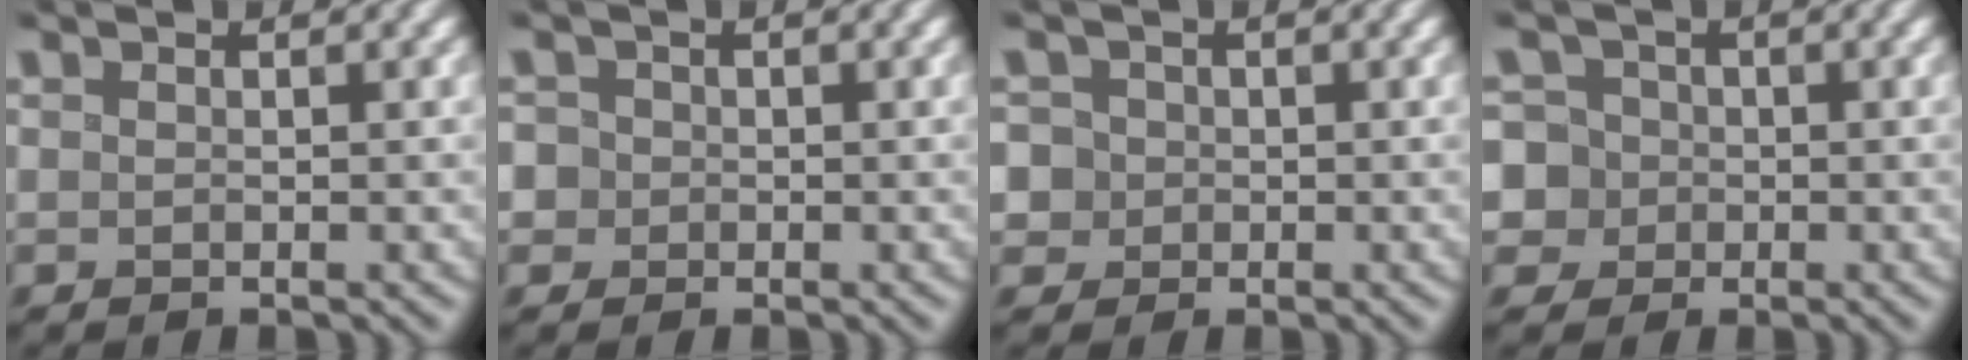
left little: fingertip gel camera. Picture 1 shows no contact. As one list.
[{"total": 4.2, "force": [0.2, 3.9, 1.3], "torque": [-0.028, 0.031, -0.018]}, {"total": 5.2, "force": [0.6, 4.9, 1.7], "torque": [-0.037, 0.031, -0.015]}, {"total": 7.0, "force": [-0.7, 6.7, 2.0], "torque": [-0.054, 0.020, -0.038]}]